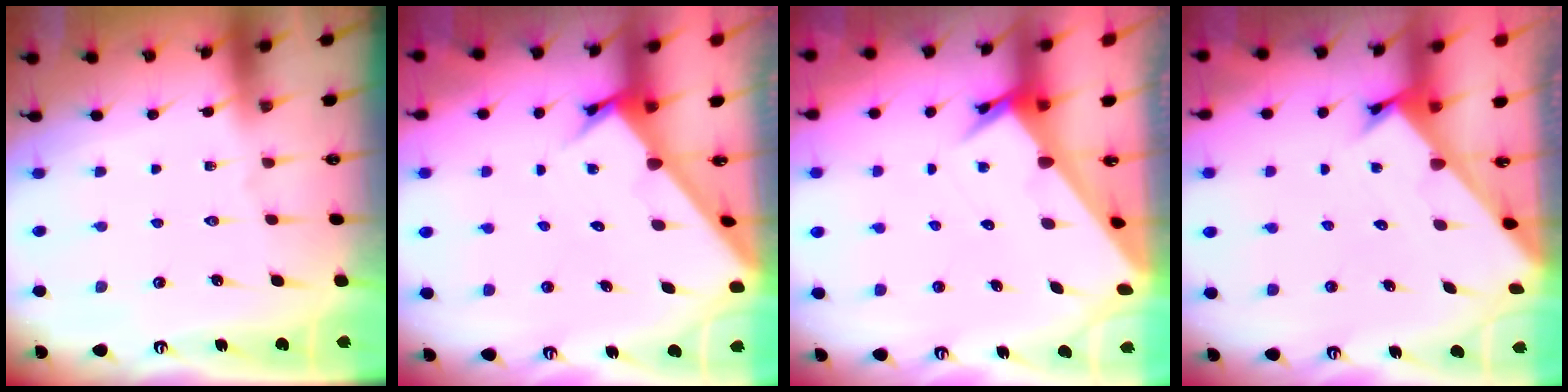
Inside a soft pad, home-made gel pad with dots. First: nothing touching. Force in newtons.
{"total": 2.8, "press": 2.8, "slide": 0.3}
{"total": 4.0, "press": 4.0, "slide": 0.2}
{"total": 2.4, "press": 2.4, "slide": 0.2}